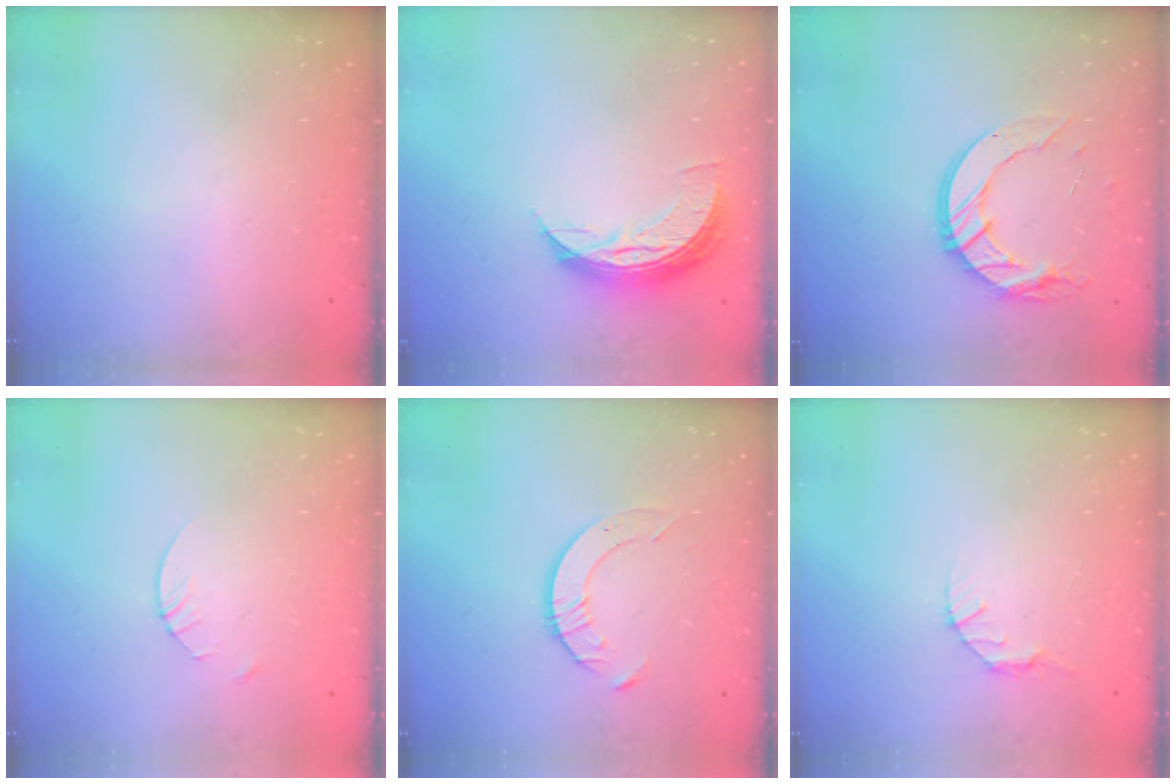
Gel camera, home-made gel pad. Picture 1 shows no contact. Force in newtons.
{"total": 8.3, "press": 8.3, "slide": 0.5}
{"total": 12.9, "press": 12.9, "slide": 0.8}
{"total": 1.4, "press": 1.4, "slide": 0.2}
{"total": 4.7, "press": 4.6, "slide": 0.6}
{"total": 2.8, "press": 2.8, "slide": 0.4}